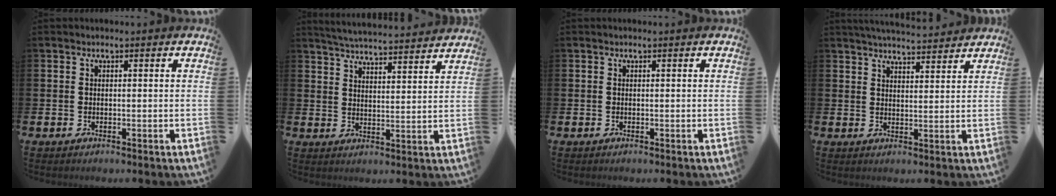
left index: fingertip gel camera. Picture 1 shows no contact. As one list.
[{"total": 5.3, "force": [5.2, -0.1, 0.6], "torque": [-0.031, -0.037, 0.092]}, {"total": 0.0}, {"total": 4.5, "force": [4.5, 0.0, 0.4], "torque": [-0.014, -0.026, 0.081]}]